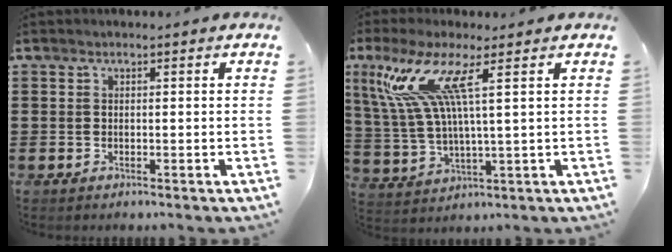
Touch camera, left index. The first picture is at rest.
{"total": 10.9, "force": [5.3, 1.4, 9.4], "torque": [-0.227, -0.015, 0.084]}